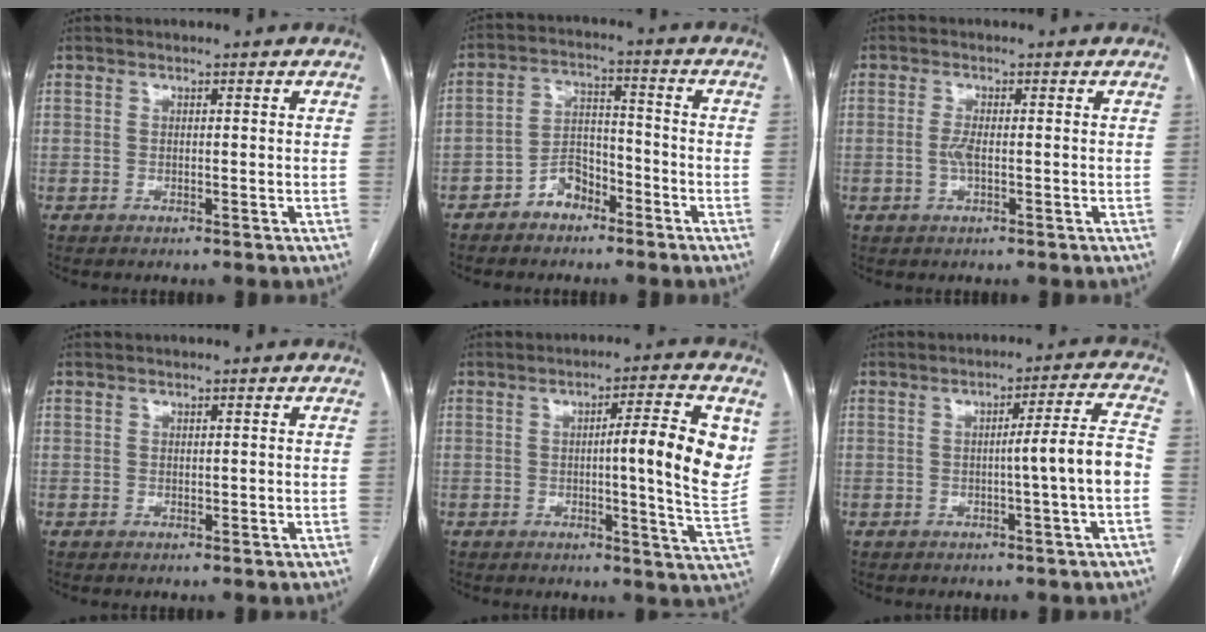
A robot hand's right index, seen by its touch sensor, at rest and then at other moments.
{"total": 6.0, "force": [-3.9, 3.6, 2.8], "torque": [-0.052, 0.022, -0.070]}
{"total": 2.0, "force": [-0.3, 0.4, 1.9], "torque": [-0.046, 0.001, -0.005]}
{"total": 0.0}
{"total": 11.7, "force": [2.1, 0.3, 11.5], "torque": [-0.149, -0.001, 0.024]}
{"total": 6.8, "force": [-1.3, -1.0, 6.6], "torque": [-0.092, 0.011, -0.018]}